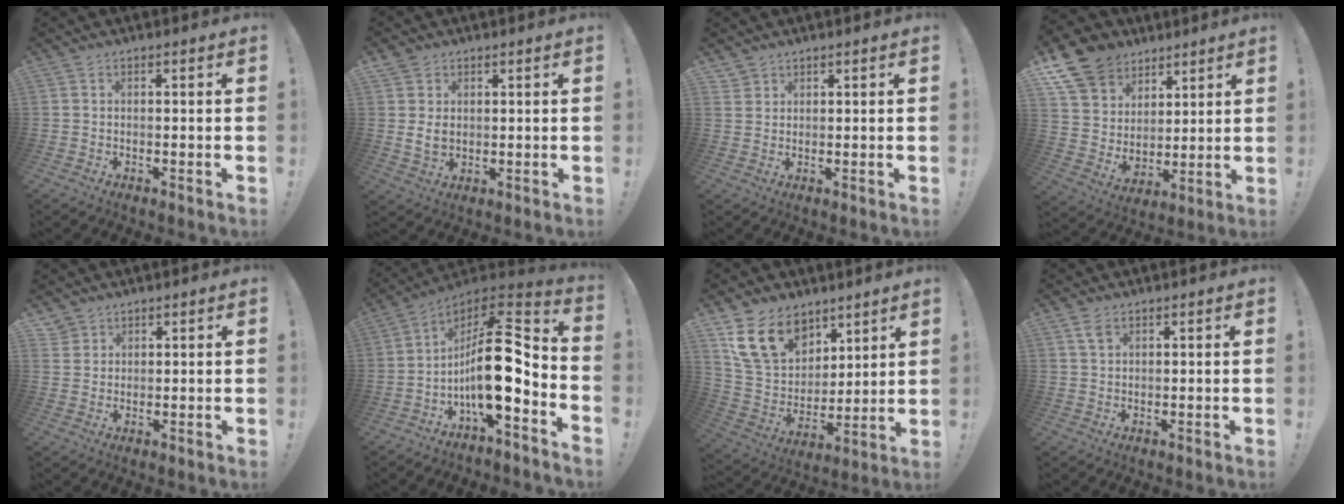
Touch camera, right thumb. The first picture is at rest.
{"total": 5.2, "force": [1.5, 4.1, 2.9], "torque": [-0.033, -0.003, 0.031]}
{"total": 1.9, "force": [1.7, 1.0, 0.1], "torque": [0.007, -0.015, 0.030]}
{"total": 13.7, "force": [8.3, 10.1, 4.0], "torque": [-0.071, -0.054, 0.171]}
{"total": 2.6, "force": [2.1, 1.5, 0.2], "torque": [-0.006, -0.013, 0.041]}
{"total": 18.0, "force": [-2.5, 6.7, 16.5], "torque": [-0.273, 0.008, -0.041]}
{"total": 17.9, "force": [10.4, 12.4, 7.6], "torque": [-0.141, -0.050, 0.209]}
{"total": 2.8, "force": [1.6, 1.4, 1.8], "torque": [-0.026, -0.004, 0.027]}